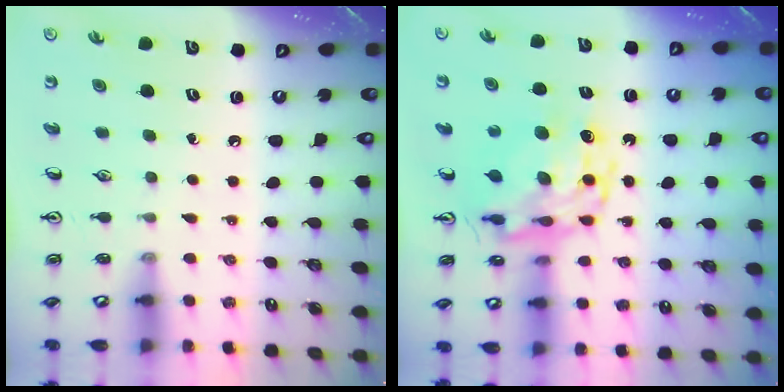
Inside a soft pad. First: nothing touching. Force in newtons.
{"total": 14.8, "press": 14.7, "slide": 1.3}